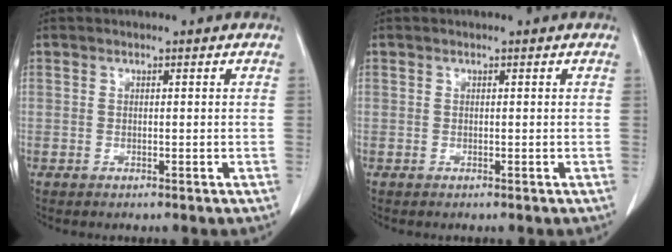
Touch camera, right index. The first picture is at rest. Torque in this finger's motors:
{"motor_torque": [0.00, 0.00, 0.01, 0.00]}